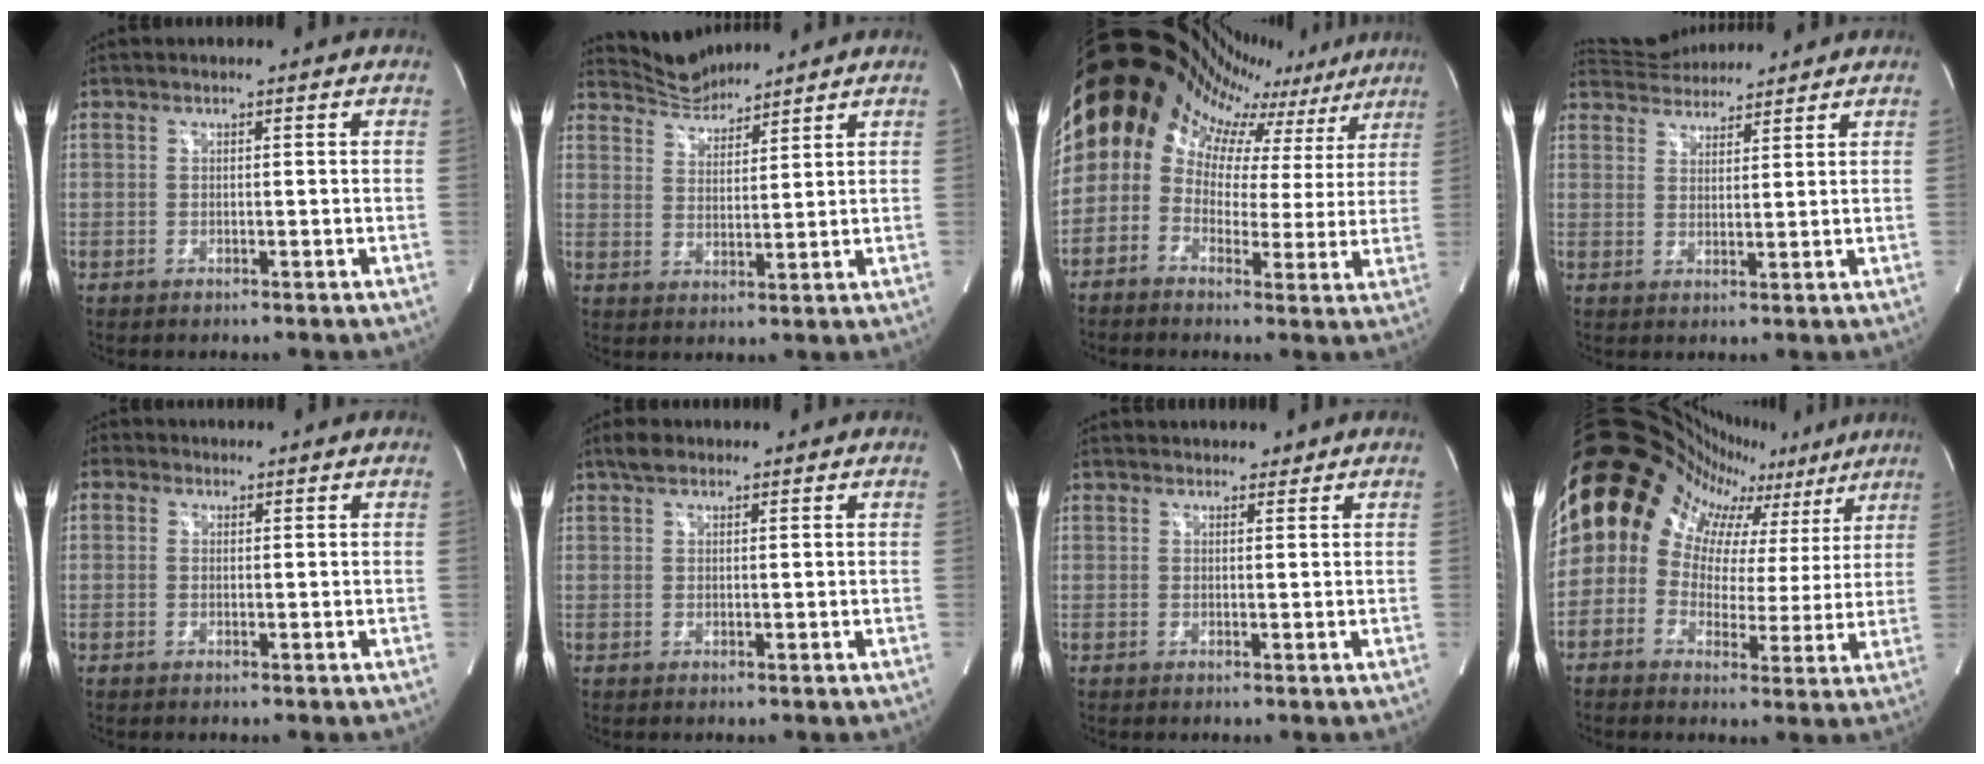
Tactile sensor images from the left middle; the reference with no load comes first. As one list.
[{"total": 5.6, "force": [5.6, 0.5, 0.0], "torque": [-0.009, 0.013, 0.111]}, {"total": 21.1, "force": [15.0, 12.9, 7.4], "torque": [-0.160, 0.094, 0.181]}, {"total": 7.9, "force": [7.7, 1.6, 1.4], "torque": [-0.029, 0.023, 0.125]}, {"total": 0.6, "force": [-0.1, 0.3, -0.6], "torque": [0.005, 0.000, -0.004]}, {"total": 2.3, "force": [1.8, 1.0, 1.1], "torque": [-0.025, 0.014, 0.032]}, {"total": 3.1, "force": [2.8, 1.2, 0.6], "torque": [-0.002, 0.019, 0.038]}, {"total": 18.2, "force": [11.1, 12.6, 7.1], "torque": [-0.121, 0.078, 0.129]}]